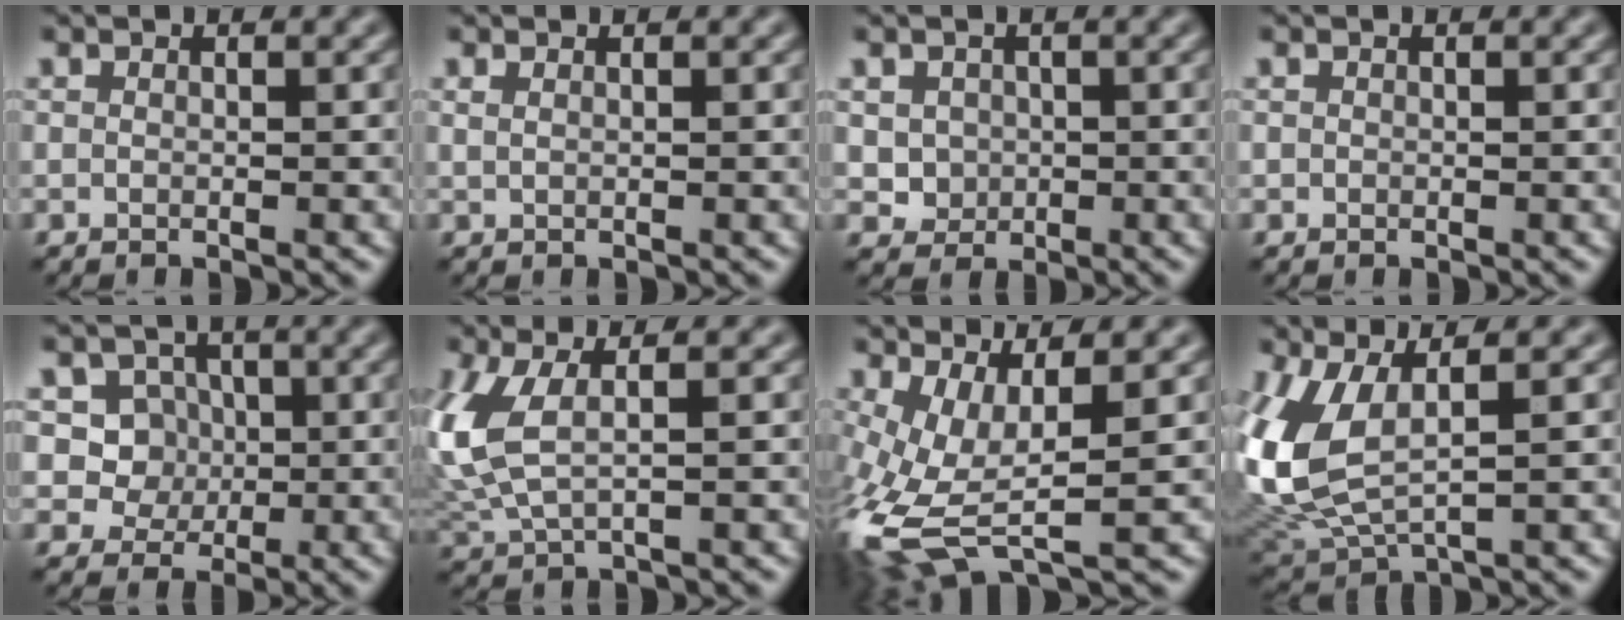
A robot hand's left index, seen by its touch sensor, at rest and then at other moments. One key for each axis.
{"total": 0.7, "fx": 0.5, "fy": 0.3, "fz": 0.4, "tx": -0.010, "ty": -0.001, "tz": 0.007}
{"total": 2.2, "fx": 0.2, "fy": 2.0, "fz": 0.8, "tx": -0.016, "ty": -0.007, "tz": 0.014}
{"total": 0.0}
{"total": 4.6, "fx": 1.0, "fy": 4.1, "fz": 1.8, "tx": -0.023, "ty": 0.001, "tz": 0.021}
{"total": 5.6, "fx": 0.9, "fy": 2.7, "fz": 4.9, "tx": -0.135, "ty": -0.002, "tz": 0.023}
{"total": 9.7, "fx": -1.7, "fy": 3.7, "fz": 8.8, "tx": -0.205, "ty": -0.012, "tz": -0.027}
{"total": 8.5, "fx": 1.4, "fy": 4.4, "fz": 7.2, "tx": -0.194, "ty": -0.011, "tz": 0.037}